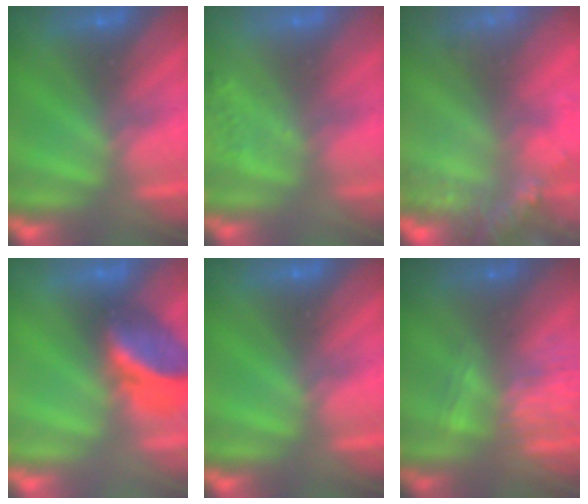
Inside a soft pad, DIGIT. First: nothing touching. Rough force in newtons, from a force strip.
{"total": 6.5}
{"total": 7.6}
{"total": 2.6}
{"total": 0.0}
{"total": 8.4}